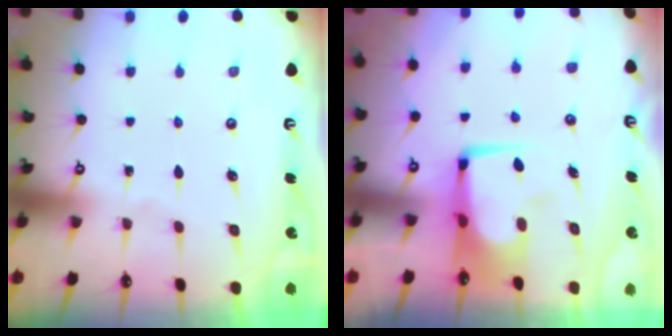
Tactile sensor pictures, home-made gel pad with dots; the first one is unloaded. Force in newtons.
{"total": 7.6, "press": 7.4, "slide": 1.6}